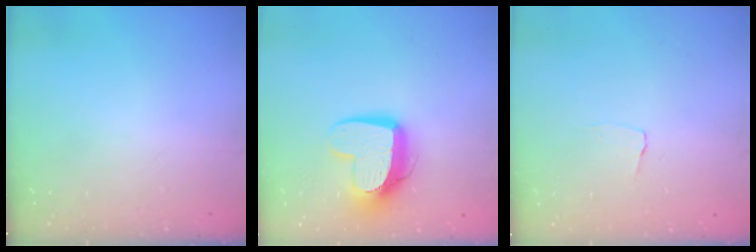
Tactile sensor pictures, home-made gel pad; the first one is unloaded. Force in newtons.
{"total": 12.2, "press": 12.1, "slide": 0.8}
{"total": 2.9, "press": 2.8, "slide": 0.3}